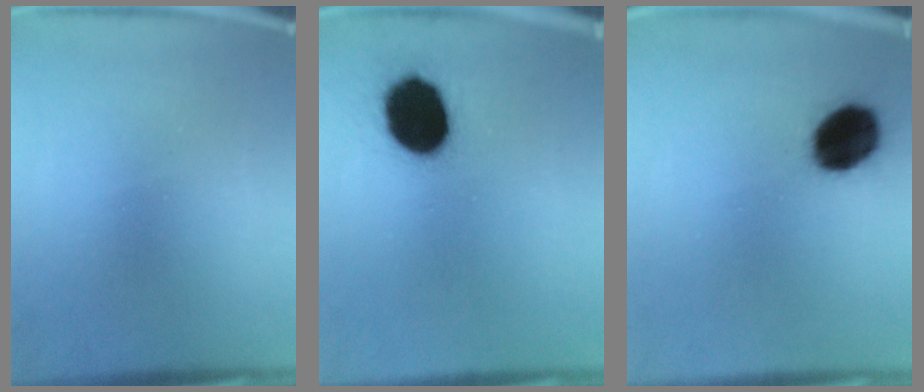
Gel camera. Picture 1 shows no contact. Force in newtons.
{"total": 15.9}
{"total": 13.1}